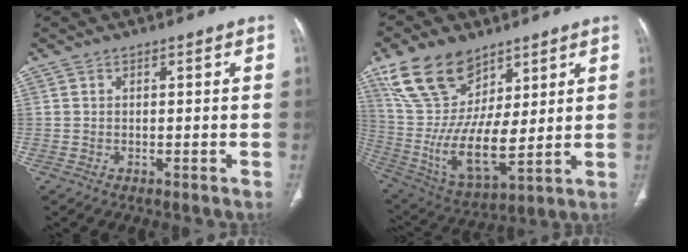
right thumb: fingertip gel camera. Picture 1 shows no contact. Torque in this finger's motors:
{"motor_torque": [-0.28, 2.59, 1.24, -0.30, 0.36]}